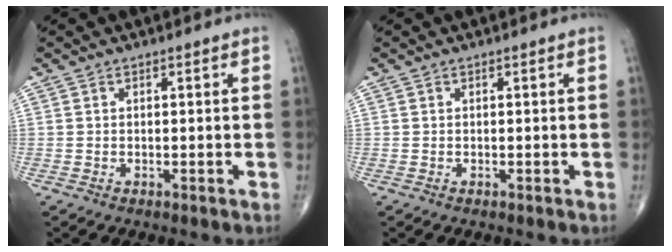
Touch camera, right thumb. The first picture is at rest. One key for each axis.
{"total": 0.0}